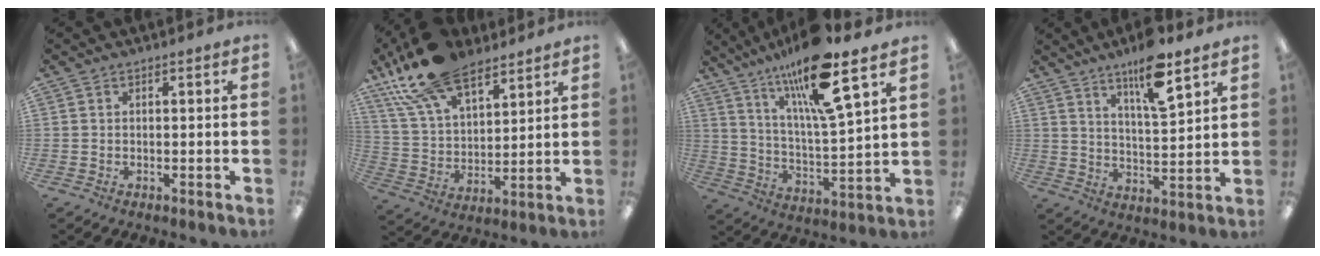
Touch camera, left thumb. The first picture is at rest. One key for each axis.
{"total": 19.3, "fx": 13.3, "fy": 9.3, "fz": 10.5, "tx": -0.210, "ty": -0.054, "tz": 0.243}
{"total": 17.9, "fx": 13.2, "fy": 2.6, "fz": 11.8, "tx": -0.214, "ty": -0.069, "tz": 0.211}
{"total": 11.8, "fx": 8.4, "fy": 2.6, "fz": 7.9, "tx": -0.125, "ty": -0.047, "tz": 0.139}